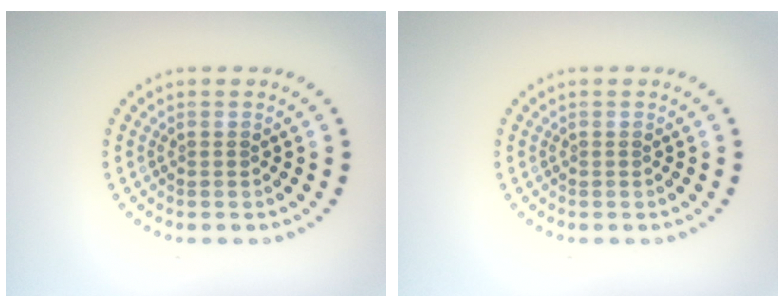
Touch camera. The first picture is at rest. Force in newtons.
{"total": 0.0}